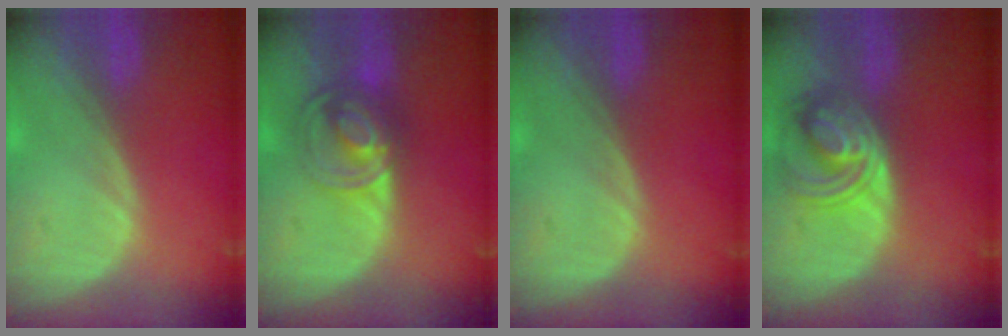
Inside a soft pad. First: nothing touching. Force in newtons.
{"total": 7.5, "press": 6.1, "slide": 4.3}
{"total": 0.0}
{"total": 6.4, "press": 6.3, "slide": 0.7}